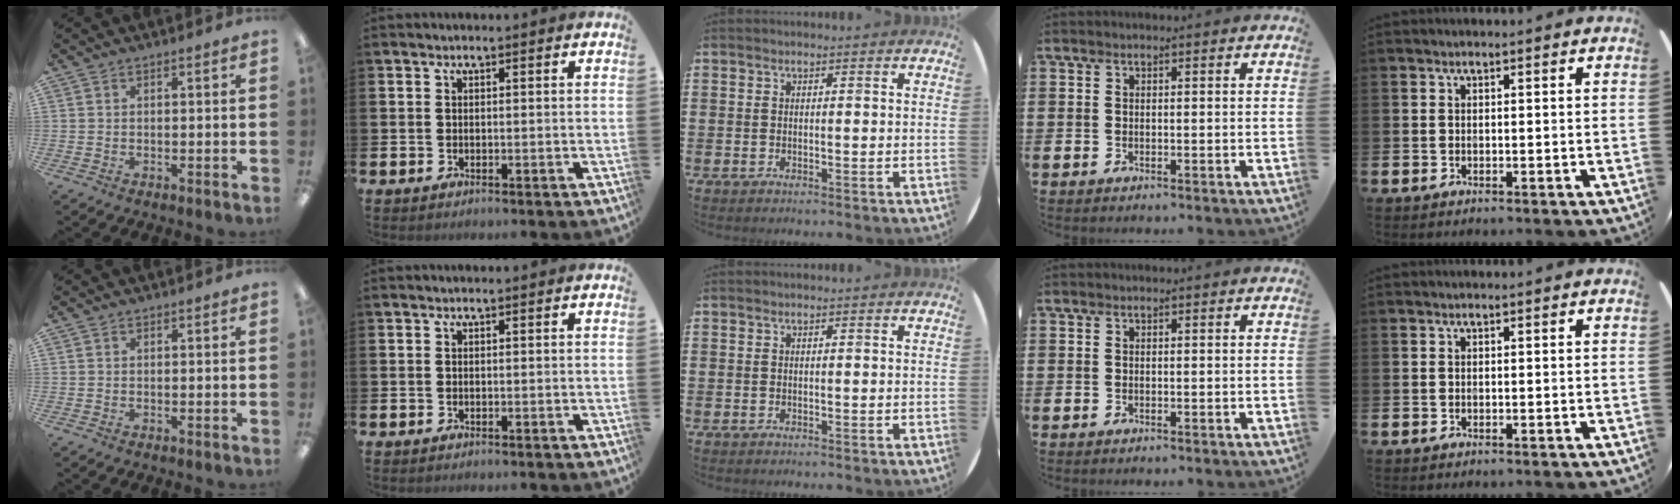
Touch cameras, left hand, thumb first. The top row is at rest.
{}